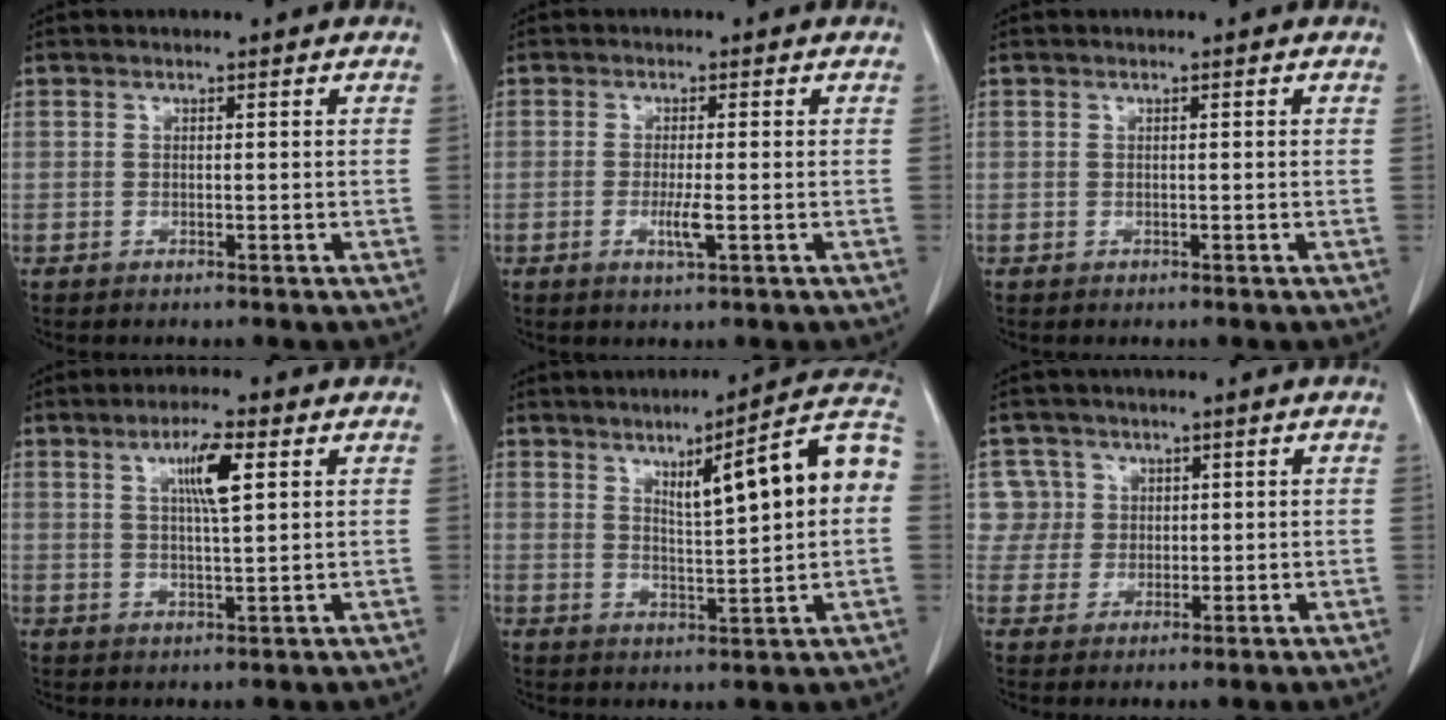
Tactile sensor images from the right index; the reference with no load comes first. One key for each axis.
{"total": 2.9, "fx": -0.8, "fy": 0.2, "fz": 2.8, "tx": -0.057, "ty": -0.005, "tz": -0.011}
{"total": 0.0}
{"total": 5.9, "fx": 2.3, "fy": 0.5, "fz": 5.5, "tx": -0.097, "ty": 0.000, "tz": 0.038}
{"total": 12.9, "fx": 2.8, "fy": 0.9, "fz": 12.6, "tx": -0.178, "ty": 0.021, "tz": 0.039}
{"total": 5.0, "fx": 1.7, "fy": 4.6, "fz": -0.6, "tx": 0.029, "ty": 0.012, "tz": 0.038}